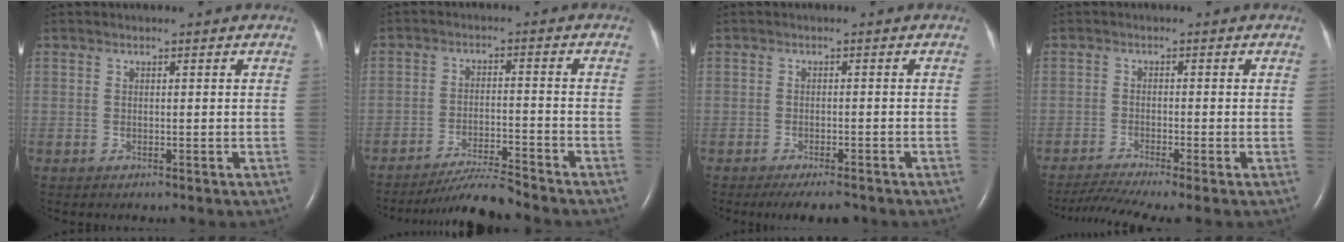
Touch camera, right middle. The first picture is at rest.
{"total": 6.4, "force": [-6.1, -1.1, 1.6], "torque": [-0.028, -0.016, -0.109]}
{"total": 5.4, "force": [-4.4, 1.0, 3.0], "torque": [-0.034, -0.008, -0.065]}
{"total": 6.8, "force": [-5.4, -0.8, 4.1], "torque": [-0.069, -0.015, -0.090]}